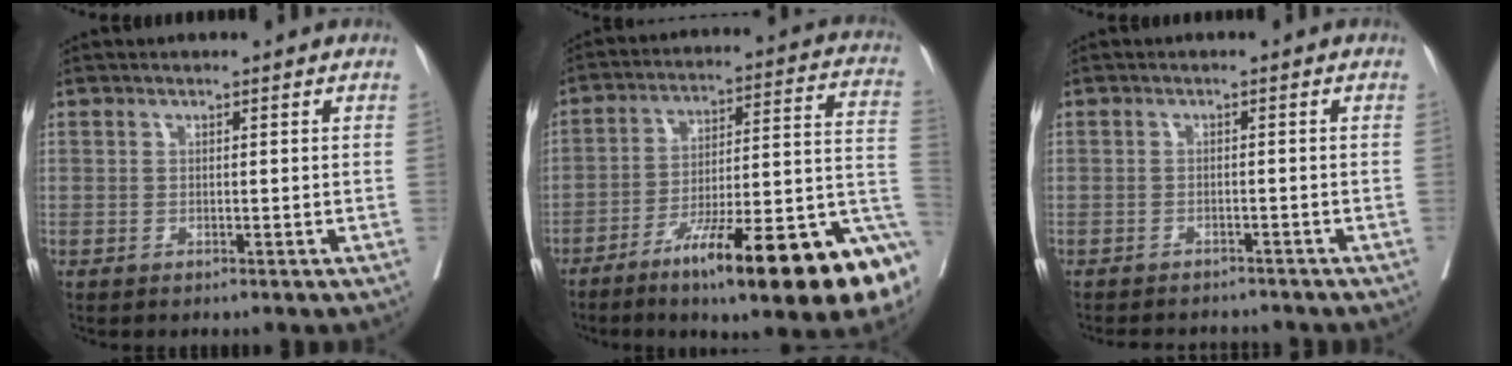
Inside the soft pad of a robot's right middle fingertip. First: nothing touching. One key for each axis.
{"total": 23.8, "fx": -12.4, "fy": 2.6, "fz": 20.1, "tx": -0.199, "ty": 0.003, "tz": -0.193}
{"total": 6.8, "fx": -6.4, "fy": 1.4, "fz": 1.4, "tx": -0.014, "ty": -0.001, "tz": -0.084}